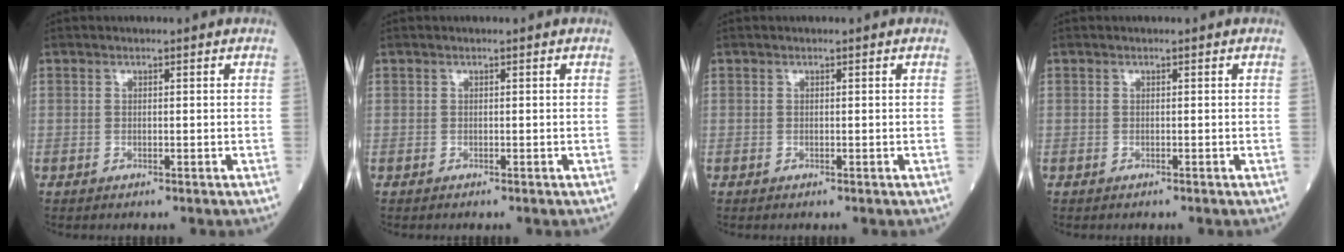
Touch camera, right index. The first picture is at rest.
{"total": 0.0}
{"total": 0.0}
{"total": 0.0}